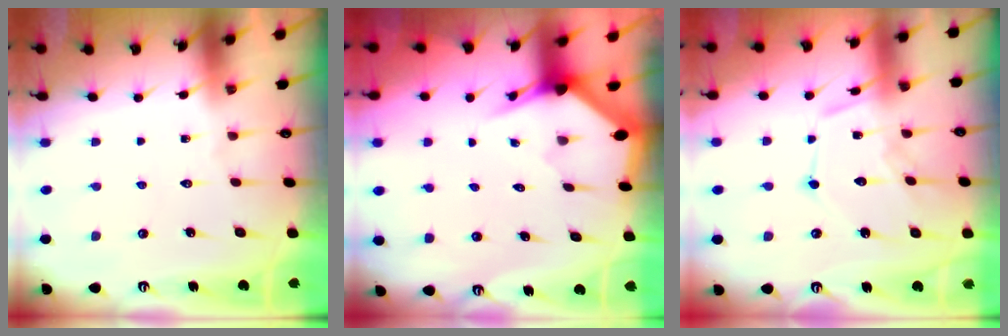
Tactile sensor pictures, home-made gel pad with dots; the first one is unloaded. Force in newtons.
{"total": 3.0, "press": 3.0, "slide": 0.1}
{"total": 12.9, "press": 12.8, "slide": 1.2}